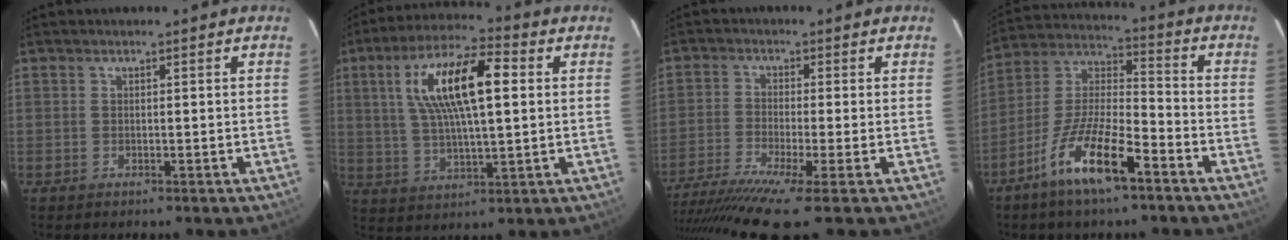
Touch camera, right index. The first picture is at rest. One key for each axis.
{"total": 15.4, "fx": 3.8, "fy": 4.8, "fz": 14.1, "tx": -0.261, "ty": 0.021, "tz": 0.068}
{"total": 13.4, "fx": -9.8, "fy": -0.3, "fz": 9.2, "tx": -0.197, "ty": -0.056, "tz": -0.172}
{"total": 14.1, "fx": -8.6, "fy": 3.3, "fz": 10.6, "tx": -0.215, "ty": -0.007, "tz": -0.163}